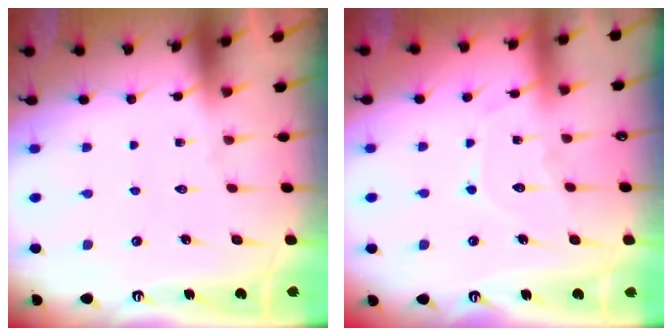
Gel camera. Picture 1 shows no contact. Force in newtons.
{"total": 8.4, "press": 8.3, "slide": 0.8}